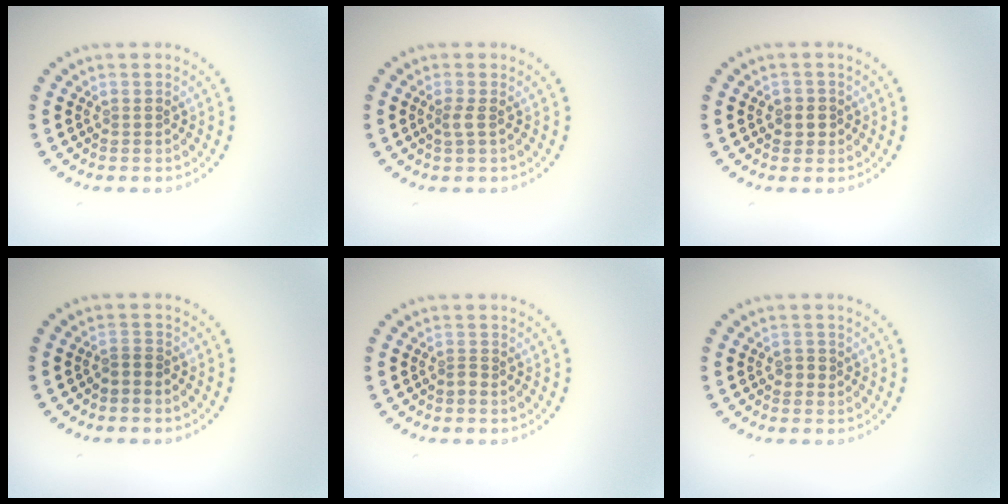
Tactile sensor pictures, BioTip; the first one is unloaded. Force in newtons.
{"total": 1.0, "press": 0.8, "slide": 0.6}
{"total": 1.5, "press": 1.4, "slide": 0.6}
{"total": 0.9, "press": 0.7, "slide": 0.7}
{"total": 0.7, "press": 0.5, "slide": 0.6}
{"total": 1.0, "press": 1.0, "slide": 0.3}